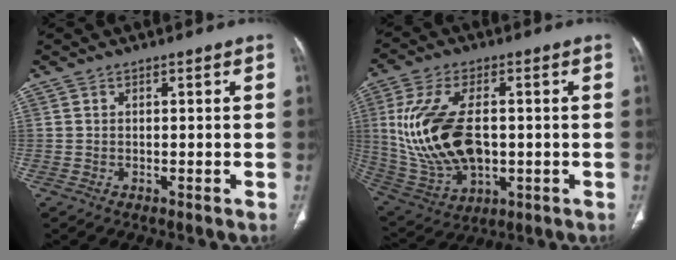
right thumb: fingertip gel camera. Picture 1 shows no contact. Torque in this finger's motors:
{"motor_torque": [-0.30, 1.15, 1.85, -0.06, 0.44]}